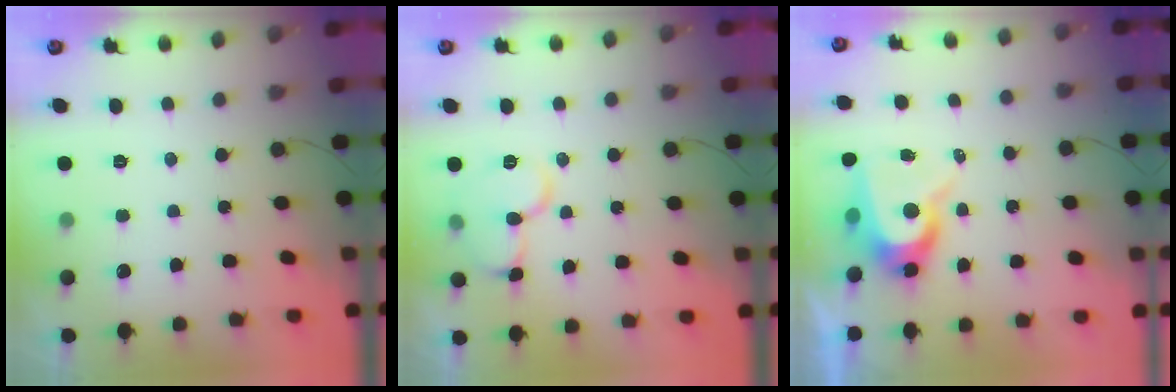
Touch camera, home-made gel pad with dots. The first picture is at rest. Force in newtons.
{"total": 10.6, "press": 10.6, "slide": 0.8}
{"total": 9.2, "press": 9.2, "slide": 0.7}